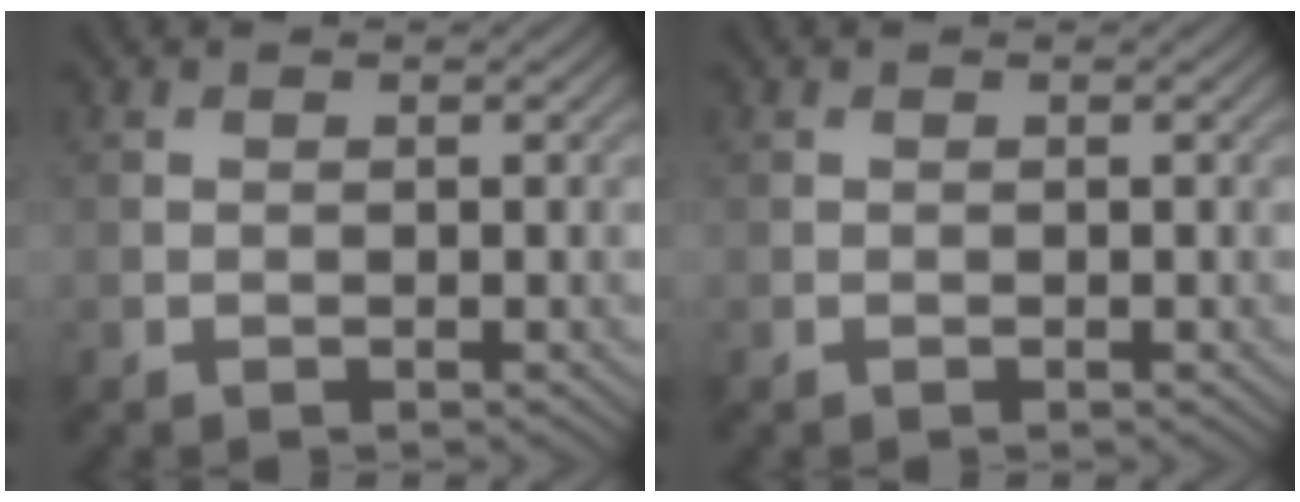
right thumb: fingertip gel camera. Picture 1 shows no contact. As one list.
[{"total": 0.0}]